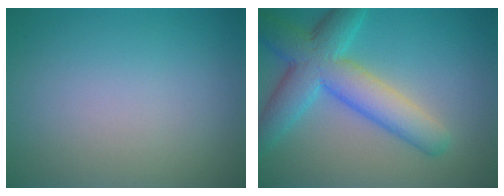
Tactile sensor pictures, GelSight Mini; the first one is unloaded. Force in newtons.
{"total": 7.5, "press": 7.5, "slide": 0.2}